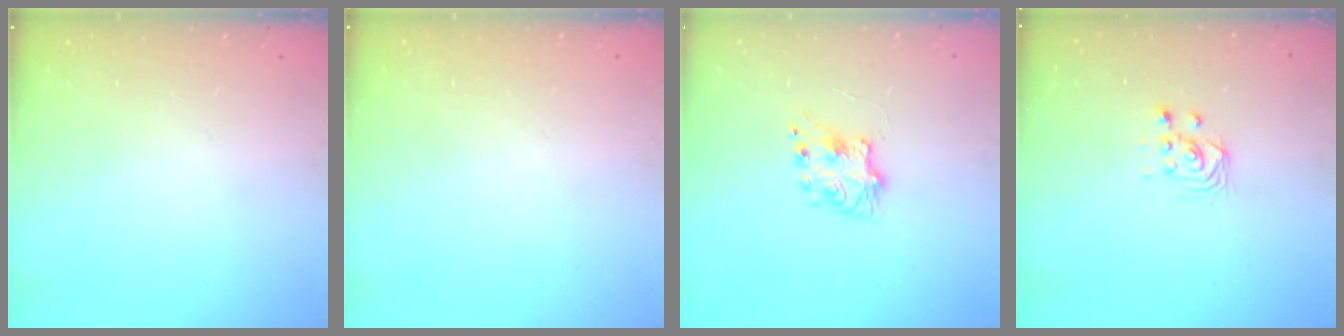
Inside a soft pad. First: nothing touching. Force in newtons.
{"total": 0.0}
{"total": 7.8, "press": 7.8, "slide": 0.3}
{"total": 3.0, "press": 3.0, "slide": 0.1}